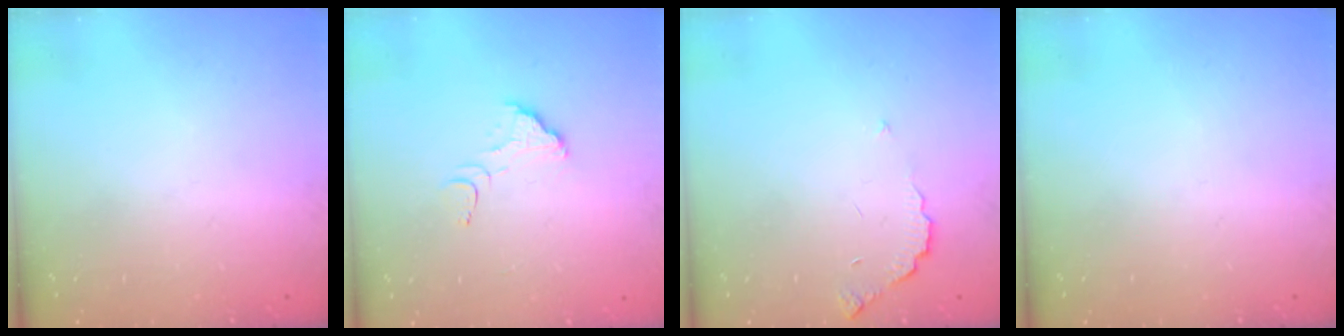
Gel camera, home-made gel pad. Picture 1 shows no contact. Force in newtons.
{"total": 2.6, "press": 2.6, "slide": 0.2}
{"total": 3.4, "press": 3.4, "slide": 0.2}
{"total": 0.0}